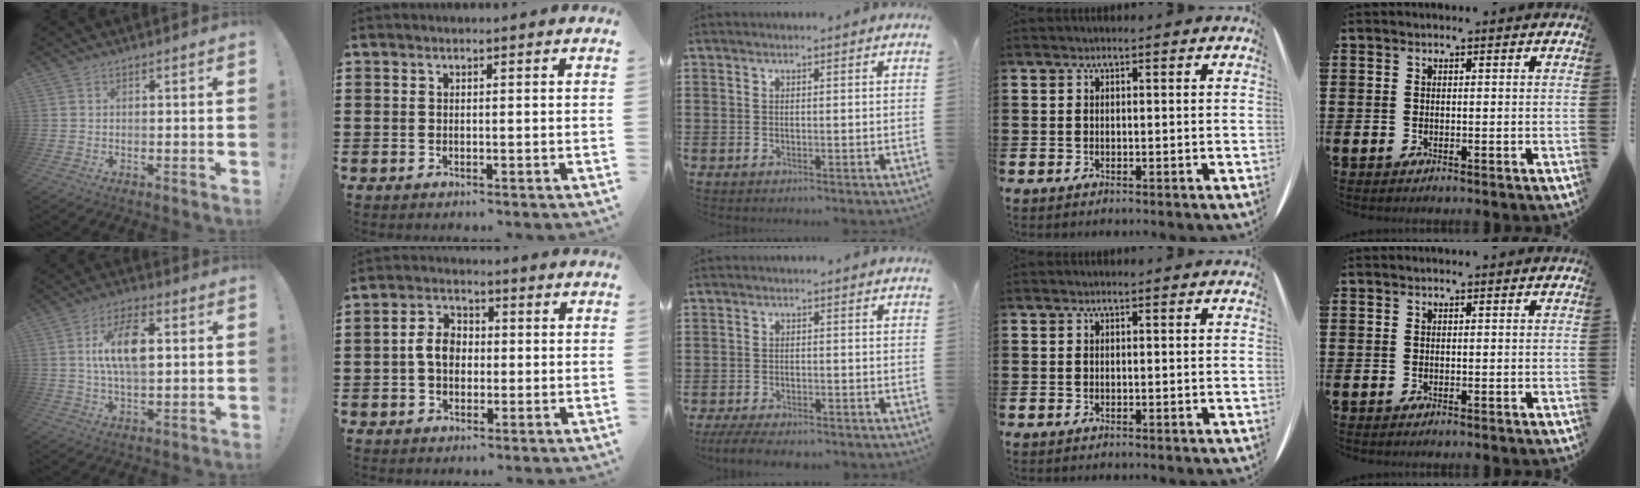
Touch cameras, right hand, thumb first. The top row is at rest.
{"thumb": {"total": 12.6, "force": [2.4, 6.4, 10.5], "torque": [-0.178, 0.003, 0.038]}, "index": {"total": 5.0, "force": [-0.4, 3.5, 3.5], "torque": [-0.078, 0.010, -0.012]}, "middle": {"total": 3.0, "force": [-2.8, 0.3, 0.9], "torque": [-0.032, -0.007, -0.062]}}